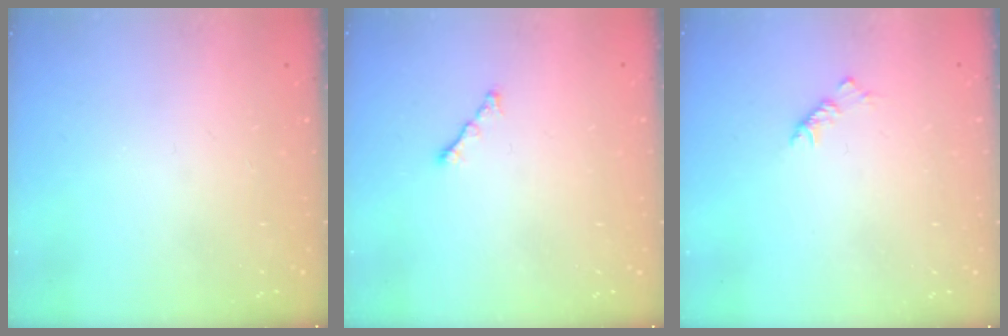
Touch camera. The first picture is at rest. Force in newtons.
{"total": 1.7, "press": 1.6, "slide": 0.6}
{"total": 3.8, "press": 3.7, "slide": 0.8}